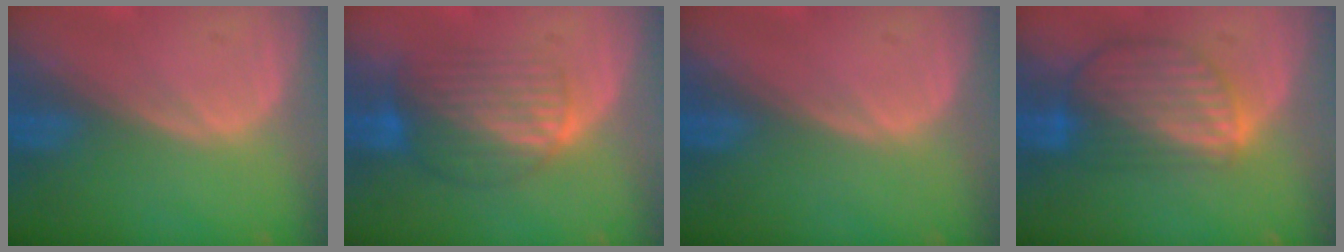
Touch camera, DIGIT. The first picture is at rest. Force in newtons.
{"total": 7.6, "press": 7.0, "slide": 3.1}
{"total": 0.0}
{"total": 9.0, "press": 7.8, "slide": 4.4}